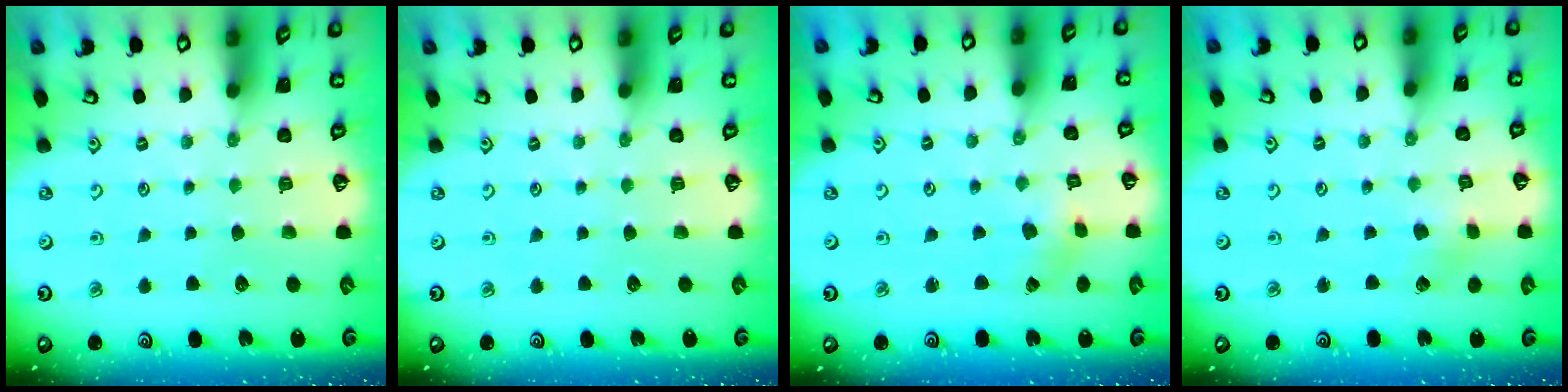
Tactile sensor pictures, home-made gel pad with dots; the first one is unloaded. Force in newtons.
{"total": 0.0}
{"total": 1.5, "press": 1.5, "slide": 0.3}
{"total": 2.8, "press": 2.8, "slide": 0.4}